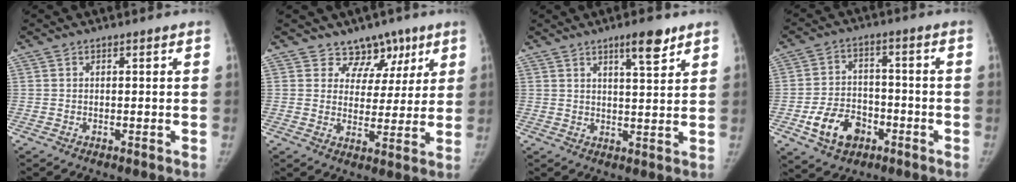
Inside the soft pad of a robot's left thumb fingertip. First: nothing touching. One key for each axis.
{"total": 8.0, "fx": 5.5, "fy": 5.8, "fz": 0.9, "tx": 0.037, "ty": -0.029, "tz": 0.082}
{"total": 6.4, "fx": 4.3, "fy": 1.3, "fz": 4.6, "tx": -0.062, "ty": -0.028, "tz": 0.066}
{"total": 10.0, "fx": -4.3, "fy": 7.2, "fz": 5.5, "tx": -0.076, "ty": 0.024, "tz": -0.071}